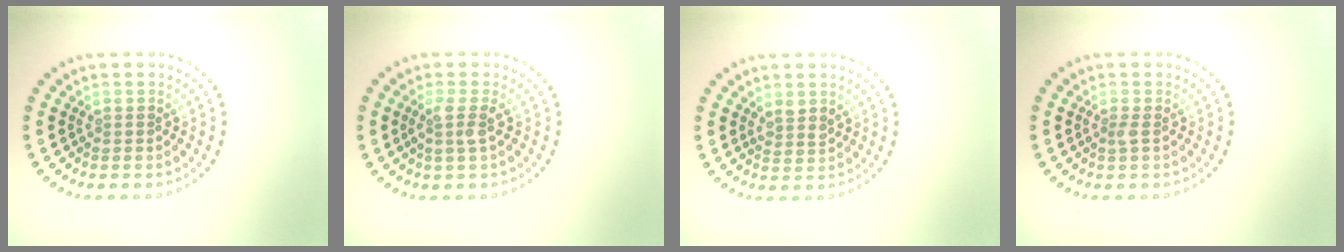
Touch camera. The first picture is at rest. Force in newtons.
{"total": 1.9, "press": 1.4, "slide": 1.2}
{"total": 1.4, "press": 1.2, "slide": 0.7}
{"total": 0.6, "press": 0.5, "slide": 0.3}